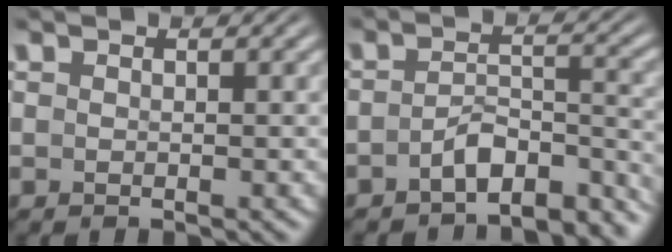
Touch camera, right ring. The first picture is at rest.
{"total": 6.8, "force": [-6.0, 2.1, 2.3], "torque": [-0.030, -0.018, -0.086]}